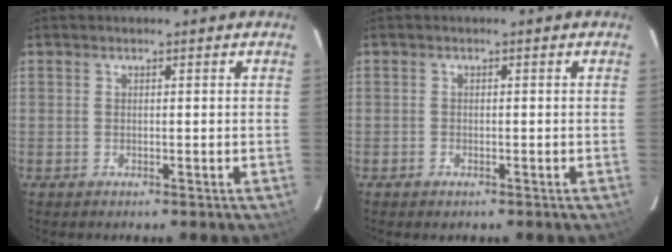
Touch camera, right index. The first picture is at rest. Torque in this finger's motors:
{"motor_torque": [0.22, -0.32, -0.15, -0.04]}